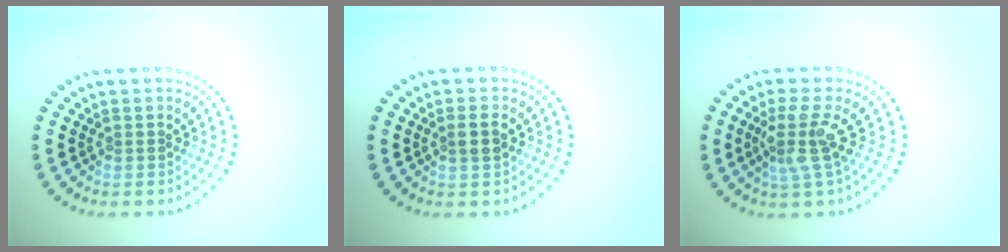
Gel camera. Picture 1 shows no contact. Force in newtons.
{"total": 1.5, "press": 1.5, "slide": 0.5}
{"total": 3.2, "press": 2.4, "slide": 2.2}